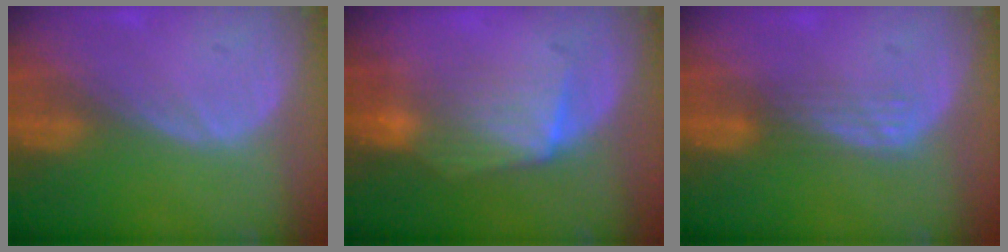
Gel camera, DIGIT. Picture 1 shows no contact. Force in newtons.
{"total": 7.0, "press": 6.6, "slide": 2.3}
{"total": 2.9, "press": 2.6, "slide": 1.4}